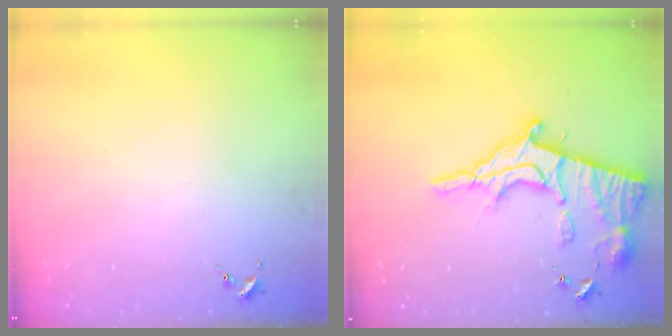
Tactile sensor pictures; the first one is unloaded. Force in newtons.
{"total": 19.8, "press": 19.8, "slide": 1.8}